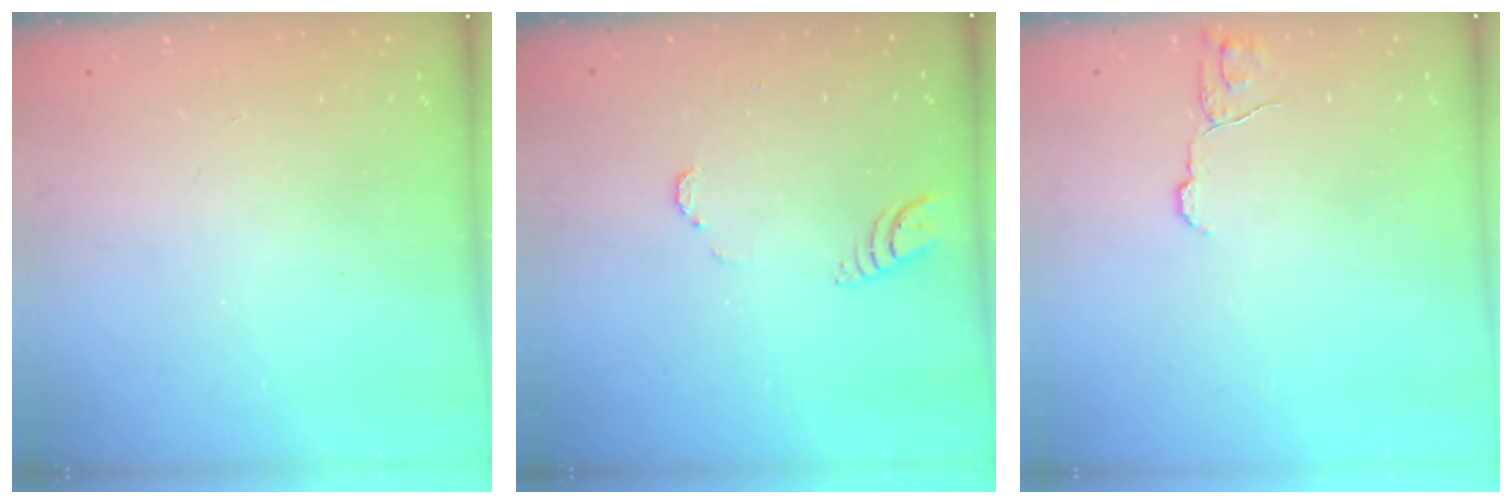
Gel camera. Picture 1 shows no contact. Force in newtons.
{"total": 3.4, "press": 3.4, "slide": 0.4}
{"total": 5.9, "press": 5.9, "slide": 0.5}